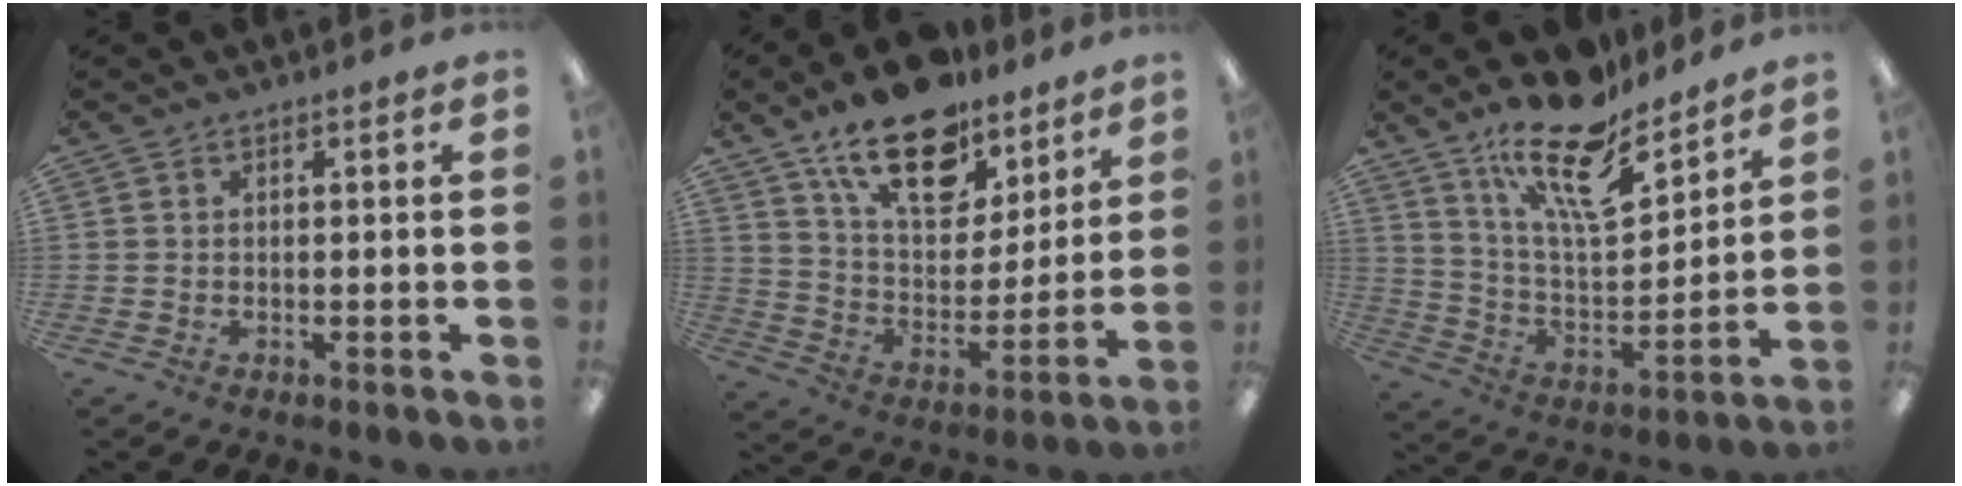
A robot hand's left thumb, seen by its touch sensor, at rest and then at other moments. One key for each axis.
{"total": 20.2, "fx": 13.9, "fy": 10.1, "fz": 10.7, "tx": -0.176, "ty": -0.080, "tz": 0.244}
{"total": 18.9, "fx": 14.1, "fy": 6.2, "fz": 10.9, "tx": -0.191, "ty": -0.087, "tz": 0.240}